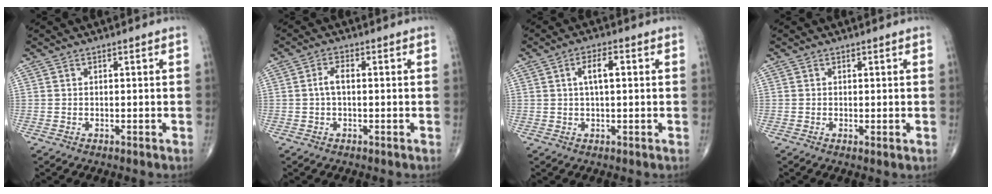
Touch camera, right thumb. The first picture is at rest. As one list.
[{"total": 2.6, "force": [-0.1, 1.2, 2.3], "torque": [-0.046, 0.009, -0.005]}, {"total": 4.4, "force": [0.9, 1.7, 4.0], "torque": [-0.072, 0.008, 0.014]}, {"total": 0.8, "force": [0.0, 0.2, 0.8], "torque": [-0.016, -0.004, -0.002]}]